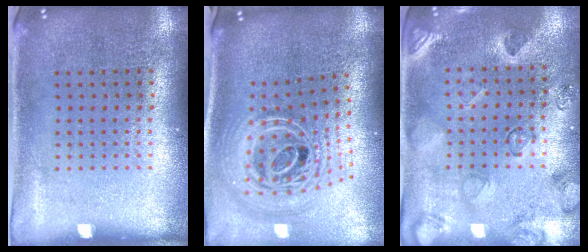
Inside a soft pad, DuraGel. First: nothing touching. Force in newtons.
{"total": 3.0, "press": 2.1, "slide": 2.1}
{"total": 2.3, "press": 2.0, "slide": 1.1}